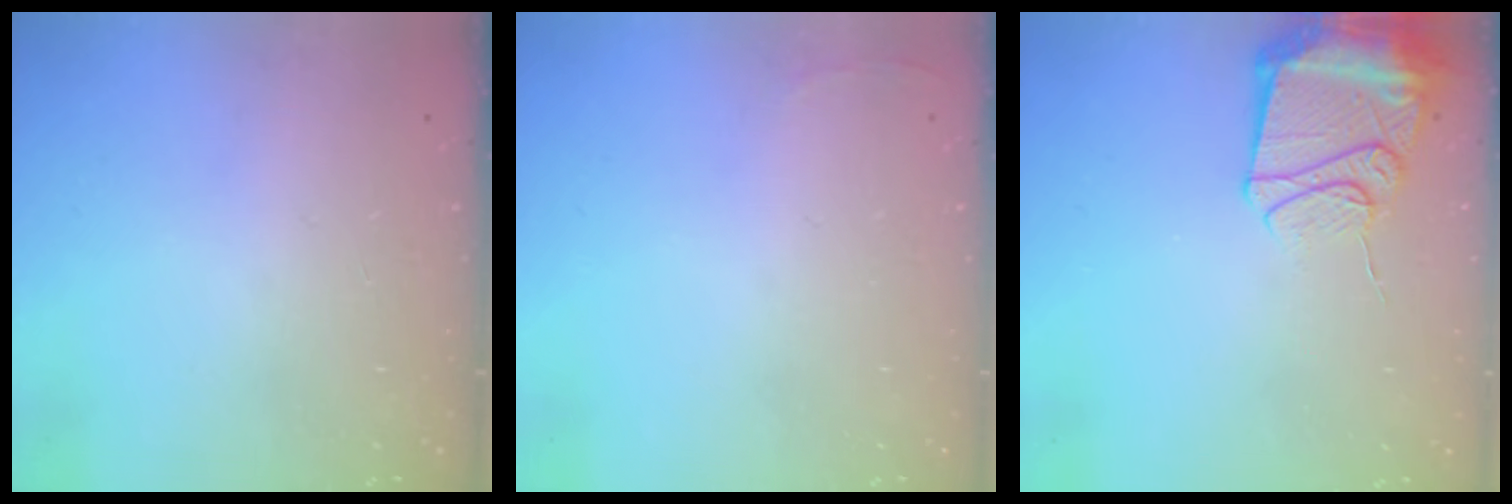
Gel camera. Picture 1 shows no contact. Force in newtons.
{"total": 2.5, "press": 2.4, "slide": 0.9}
{"total": 12.8, "press": 12.8, "slide": 1.1}